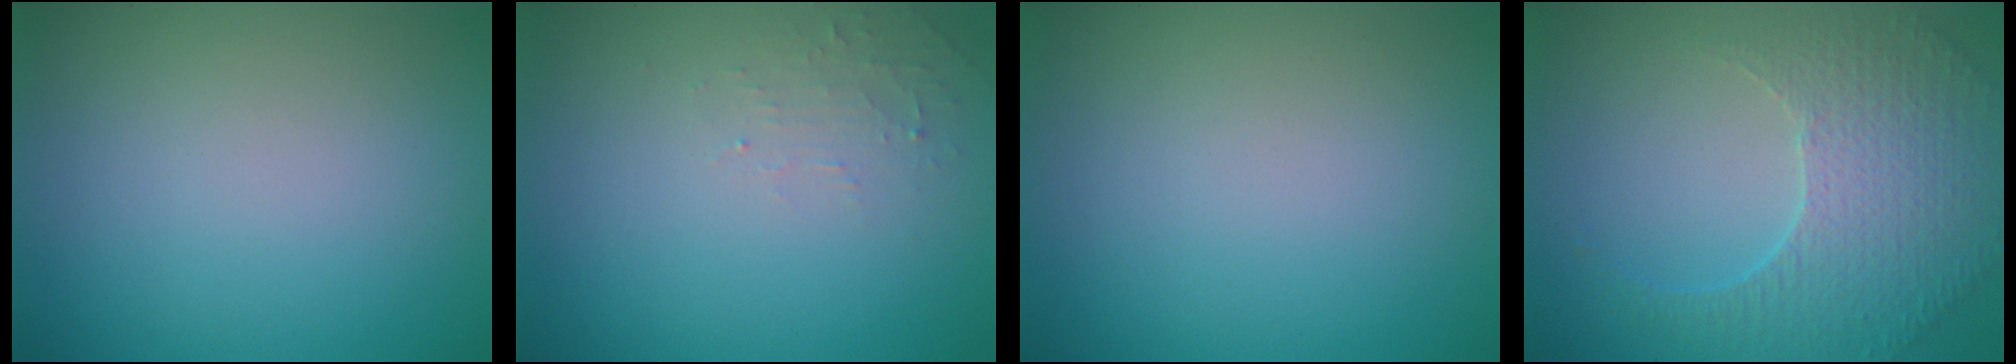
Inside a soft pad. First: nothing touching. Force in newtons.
{"total": 1.2, "press": 1.2, "slide": 0.3}
{"total": 0.0}
{"total": 5.3, "press": 3.7, "slide": 3.8}